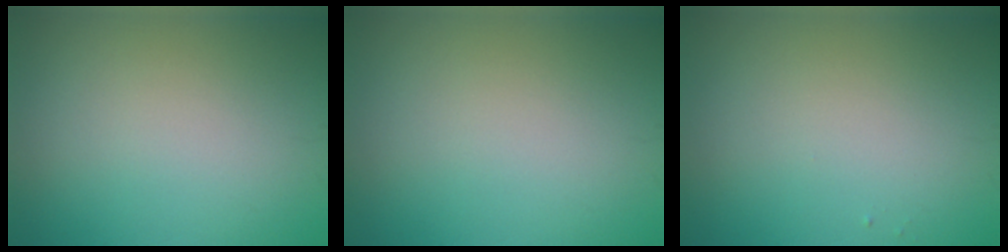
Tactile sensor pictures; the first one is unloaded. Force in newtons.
{"total": 0.0}
{"total": 0.0}